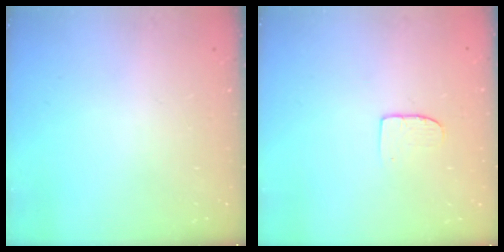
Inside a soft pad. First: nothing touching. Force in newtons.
{"total": 5.1, "press": 5.1, "slide": 0.4}